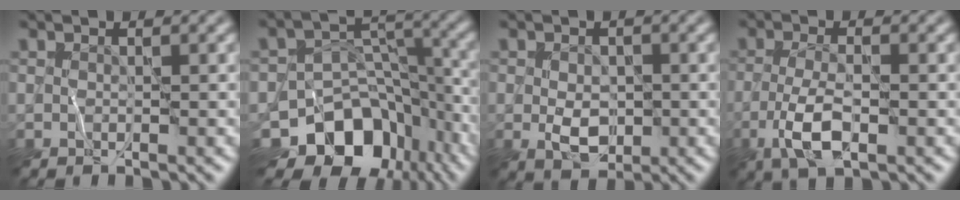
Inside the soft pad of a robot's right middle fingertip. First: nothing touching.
{"total": 12.8, "force": [-7.9, 8.5, 5.5], "torque": [-0.088, 0.002, -0.114]}
{"total": 3.1, "force": [-0.3, 2.1, 2.2], "torque": [-0.039, -0.008, -0.007]}
{"total": 4.3, "force": [-1.7, 1.5, 3.7], "torque": [-0.076, -0.002, -0.037]}